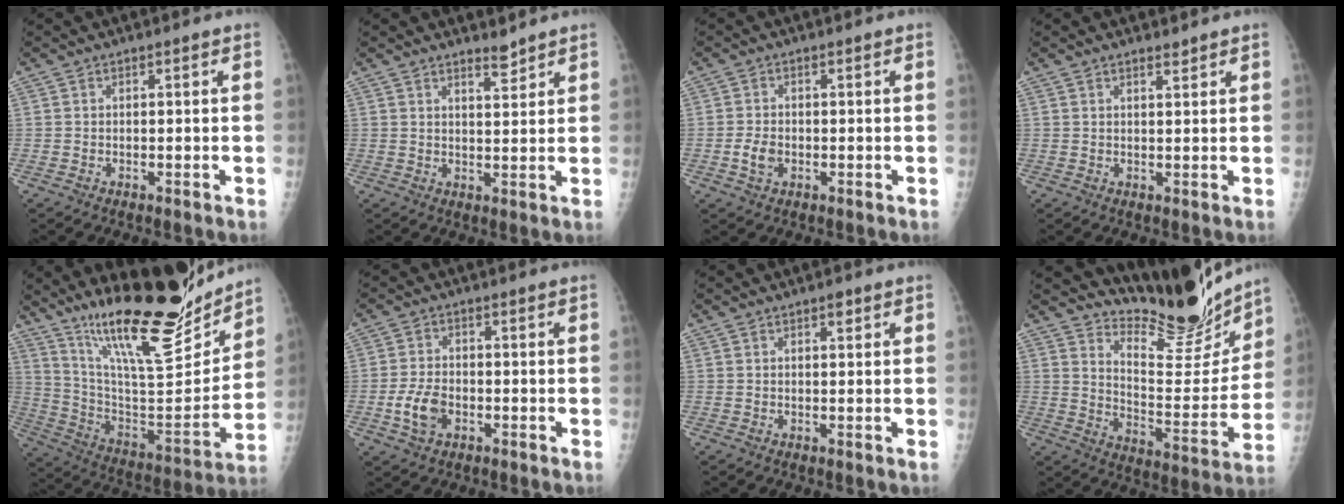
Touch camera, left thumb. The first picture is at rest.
{"total": 2.8, "force": [2.6, 0.5, 0.9], "torque": [-0.007, -0.025, 0.042]}
{"total": 2.8, "force": [-0.8, 2.0, 1.9], "torque": [-0.029, 0.002, -0.014]}
{"total": 1.3, "force": [1.2, 0.3, 0.4], "torque": [-0.001, -0.011, 0.020]}
{"total": 26.4, "force": [19.9, 6.2, 16.2], "torque": [-0.223, -0.105, 0.334]}
{"total": 5.4, "force": [-1.8, 3.5, 3.6], "torque": [-0.065, 0.006, -0.034]}
{"total": 1.2, "force": [0.7, 0.6, 0.8], "torque": [-0.004, -0.002, 0.009]}
{"total": 16.6, "force": [15.7, 3.3, 4.5], "torque": [-0.029, -0.137, 0.233]}